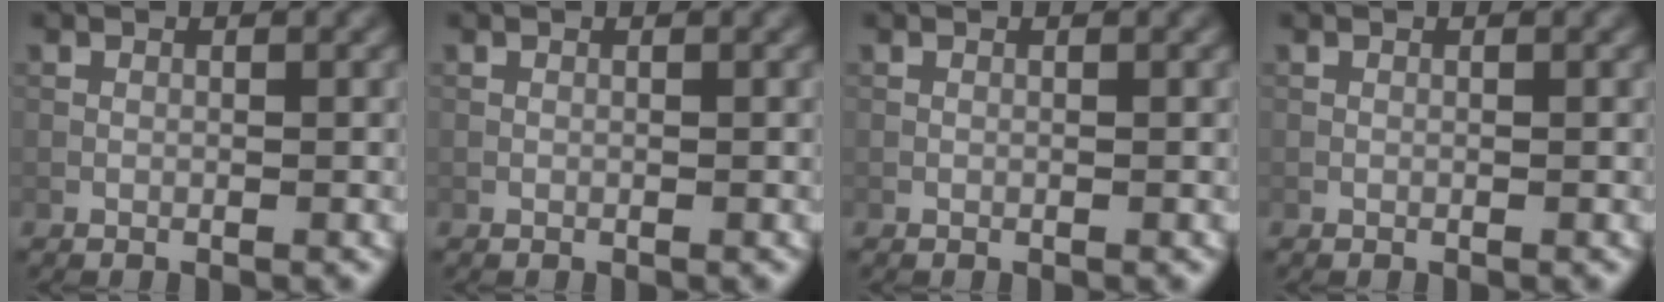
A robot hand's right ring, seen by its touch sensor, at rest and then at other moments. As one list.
[{"total": 0.0}, {"total": 0.0}, {"total": 0.0}]